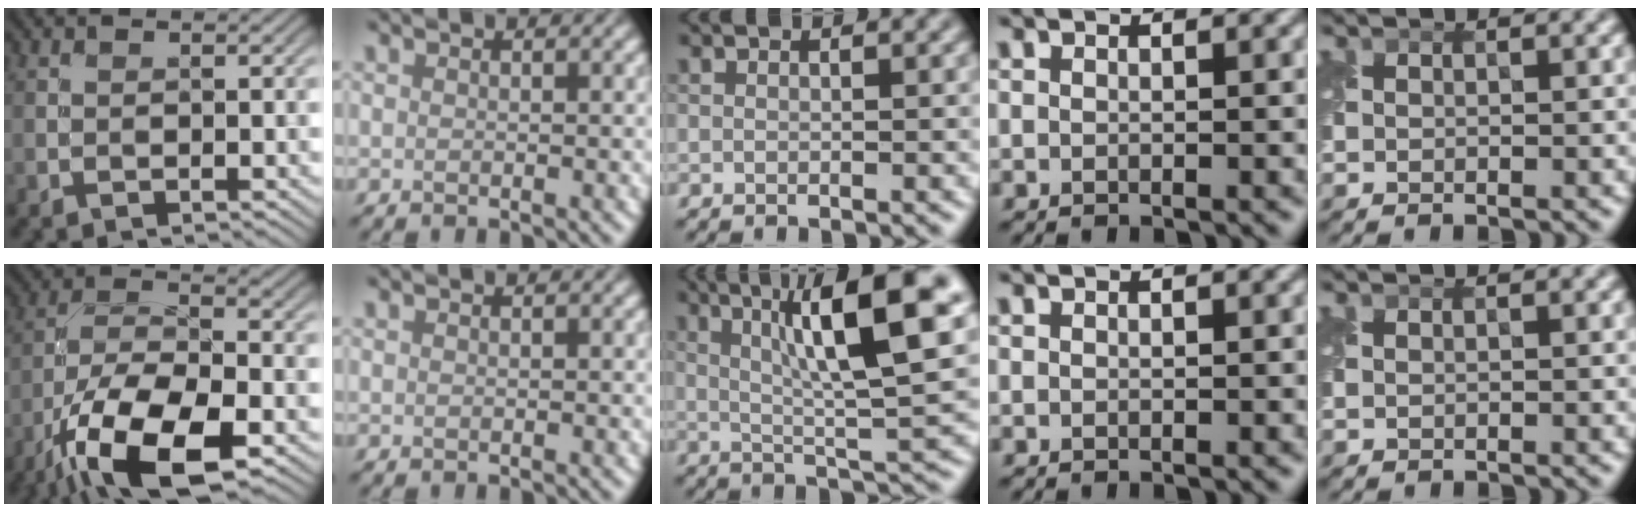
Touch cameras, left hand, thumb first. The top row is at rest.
{"thumb": {"total": 15.2, "force": [-8.3, 5.9, 11.2], "torque": [-0.219, -0.019, -0.165]}, "middle": {"total": 11.5, "force": [4.0, 2.0, 10.6], "torque": [-0.150, 0.013, 0.064]}}